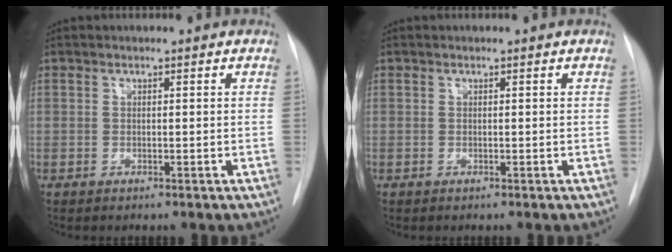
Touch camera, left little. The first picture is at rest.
{"total": 0.0}